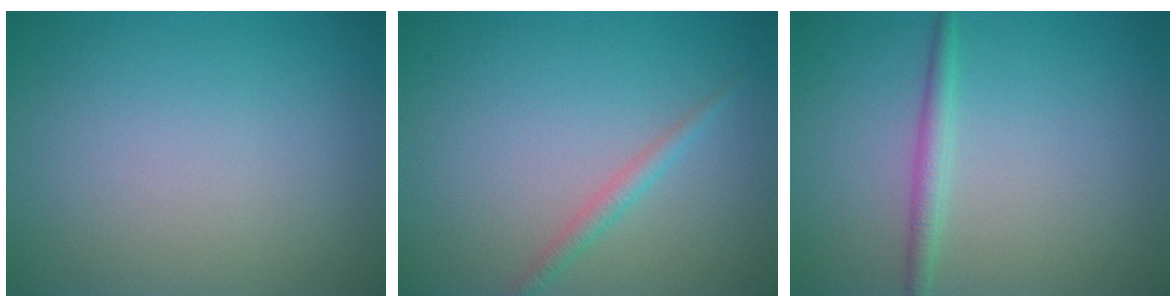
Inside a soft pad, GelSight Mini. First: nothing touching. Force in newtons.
{"total": 1.4, "press": 1.4, "slide": 0.1}
{"total": 1.7, "press": 1.7, "slide": 0.1}